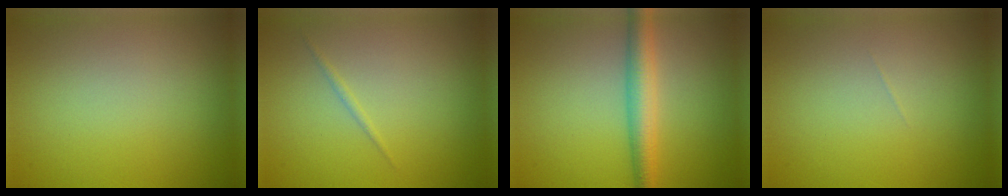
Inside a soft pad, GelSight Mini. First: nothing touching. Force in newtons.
{"total": 0.5, "press": 0.5, "slide": 0.0}
{"total": 4.0, "press": 4.0, "slide": 0.0}
{"total": 0.0}